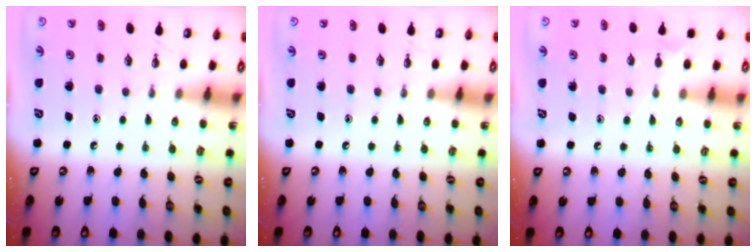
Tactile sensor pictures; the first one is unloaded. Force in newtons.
{"total": 0.0}
{"total": 6.5, "press": 6.5, "slide": 0.3}